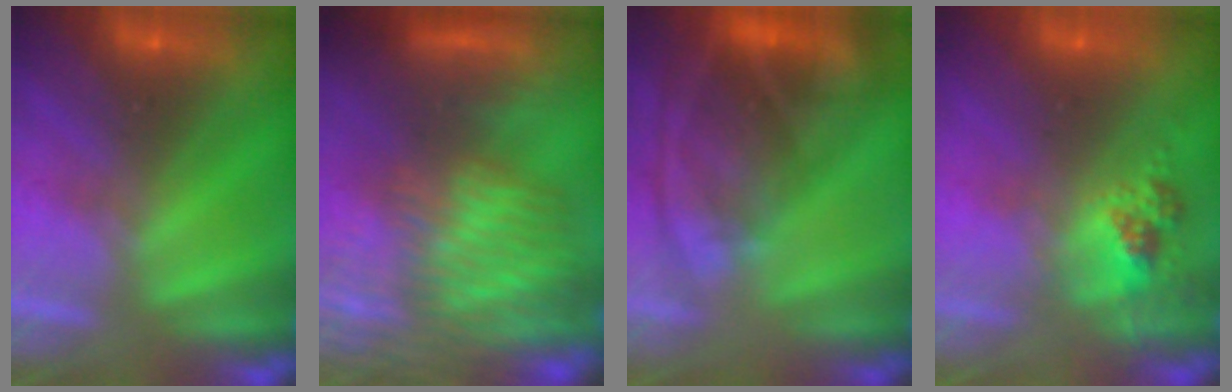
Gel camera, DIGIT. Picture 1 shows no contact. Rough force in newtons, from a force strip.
{"total": 9.0}
{"total": 7.5}
{"total": 2.5}